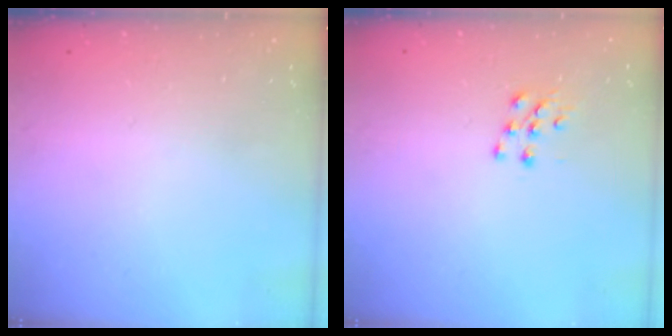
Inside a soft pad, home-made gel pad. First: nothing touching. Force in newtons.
{"total": 7.0, "press": 7.0, "slide": 0.7}